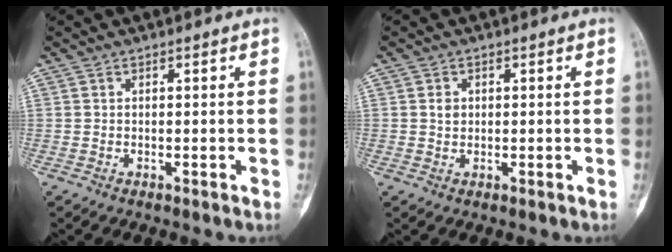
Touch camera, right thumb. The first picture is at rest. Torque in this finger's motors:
{"motor_torque": [0.55, 0.47, 0.22, -0.37, 0.03]}